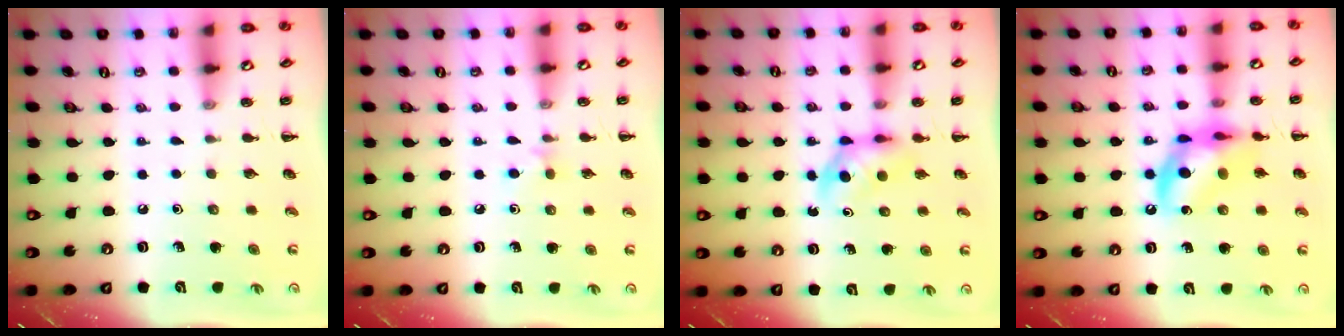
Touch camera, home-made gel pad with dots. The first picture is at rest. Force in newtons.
{"total": 4.6, "press": 4.3, "slide": 1.6}
{"total": 3.9, "press": 3.8, "slide": 1.1}
{"total": 13.6, "press": 13.2, "slide": 3.0}